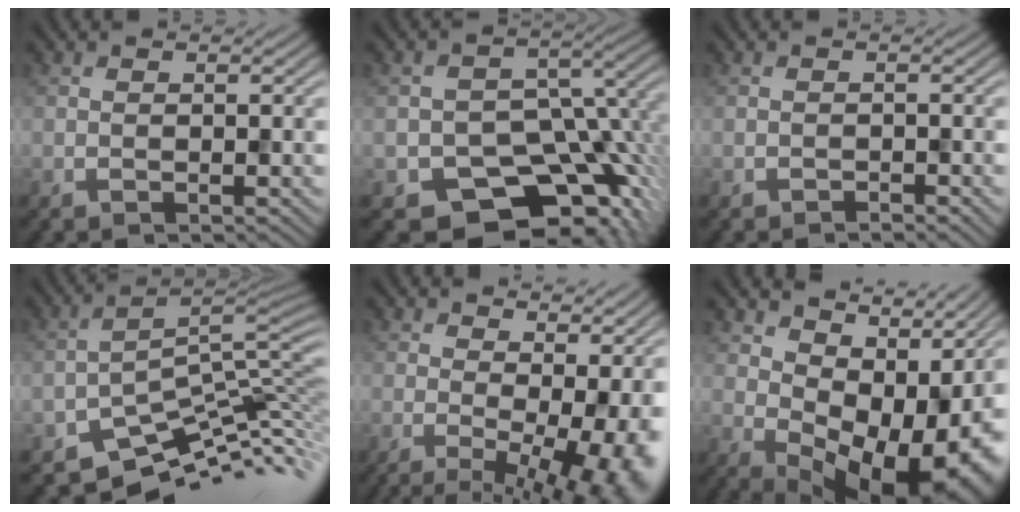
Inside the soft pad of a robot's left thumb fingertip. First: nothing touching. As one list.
[{"total": 12.8, "force": [-7.3, 8.6, 6.0], "torque": [-0.072, -0.015, -0.088]}, {"total": 1.2, "force": [-1.2, 0.0, 0.0], "torque": [0.008, 0.004, -0.019]}, {"total": 7.1, "force": [-5.7, 2.2, 3.7], "torque": [-0.058, -0.001, -0.091]}, {"total": 10.7, "force": [-0.9, 4.2, 9.7], "torque": [-0.125, -0.012, 0.014]}, {"total": 13.9, "force": [2.7, 9.1, 10.1], "torque": [-0.101, -0.009, 0.085]}]